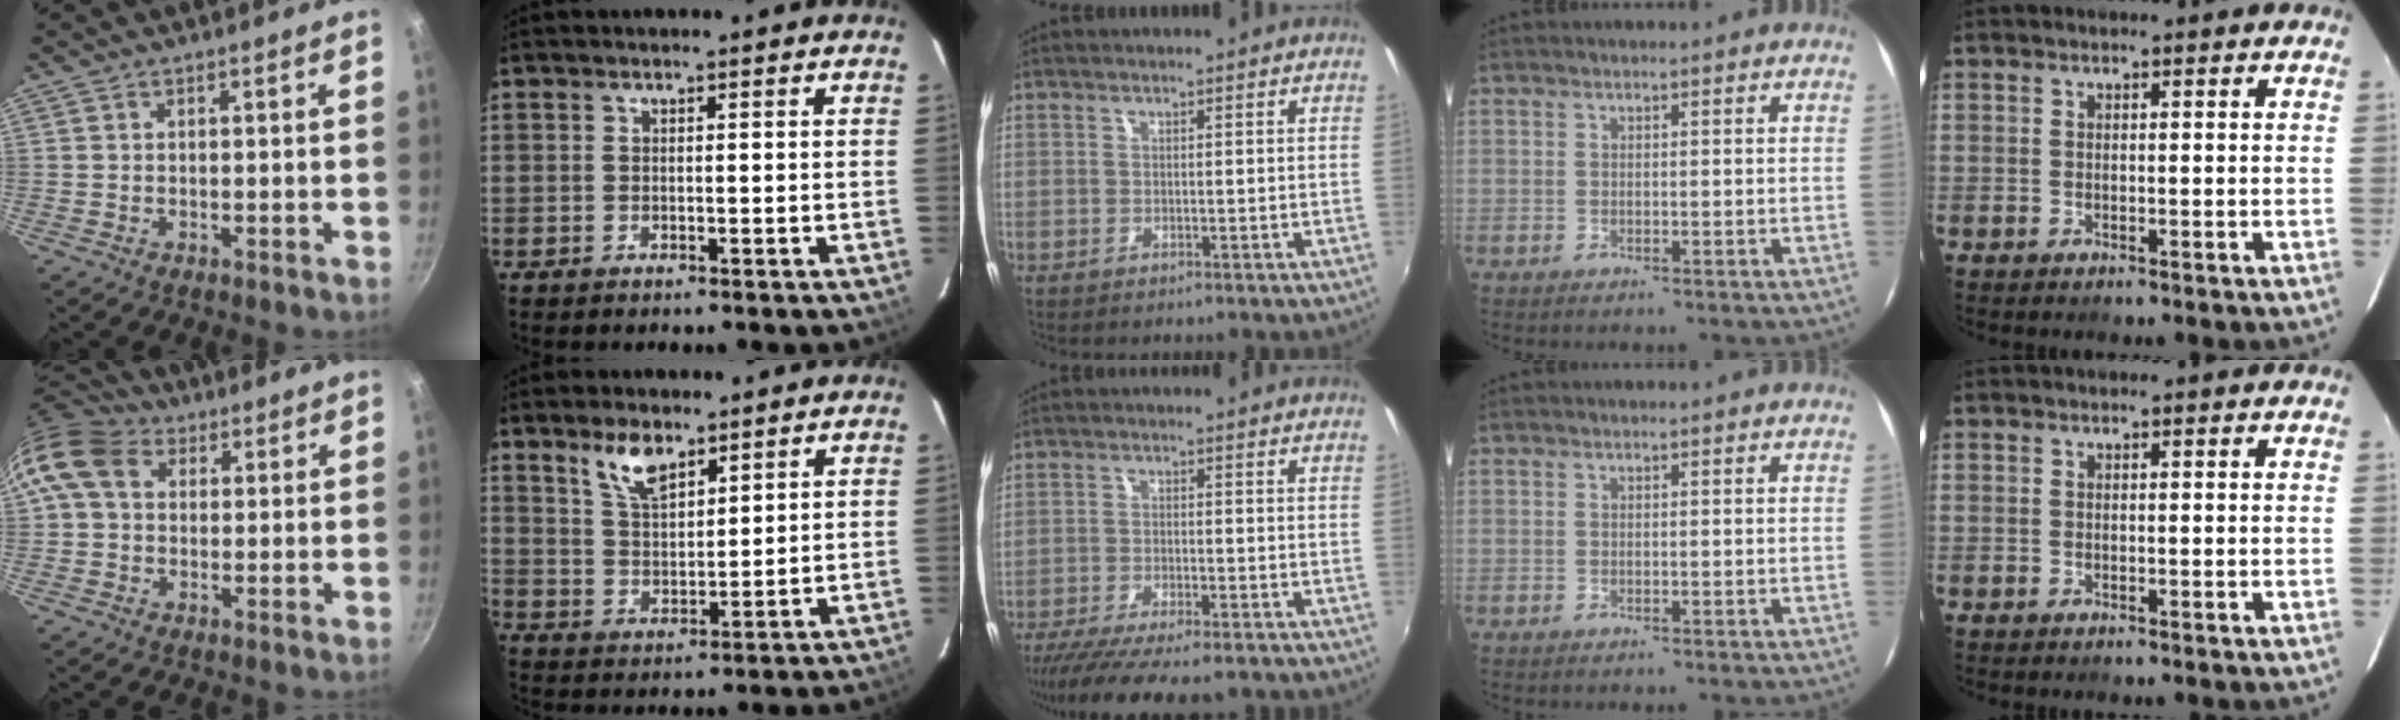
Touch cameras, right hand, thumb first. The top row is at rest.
{"thumb": {"total": 10.7, "force": [2.7, 8.3, 6.2], "torque": [-0.105, 0.016, 0.031]}, "index": {"total": 7.1, "force": [4.8, 3.0, 4.3], "torque": [-0.077, 0.006, 0.097]}, "middle": {"total": 12.5, "force": [-10.5, 2.0, 6.6], "torque": [-0.141, -0.042, -0.167]}}